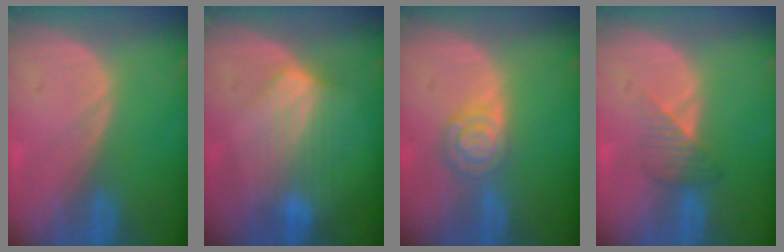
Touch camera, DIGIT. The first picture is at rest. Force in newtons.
{"total": 7.4, "press": 6.6, "slide": 3.2}
{"total": 5.3, "press": 4.6, "slide": 2.6}
{"total": 3.3, "press": 3.1, "slide": 1.0}